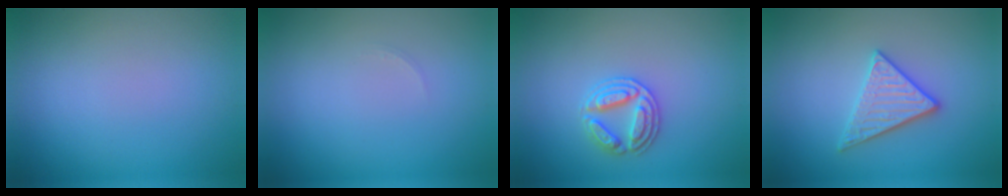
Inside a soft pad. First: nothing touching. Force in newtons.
{"total": 0.6, "press": 0.6, "slide": 0.1}
{"total": 2.8, "press": 2.7, "slide": 0.4}
{"total": 3.0, "press": 2.9, "slide": 0.6}